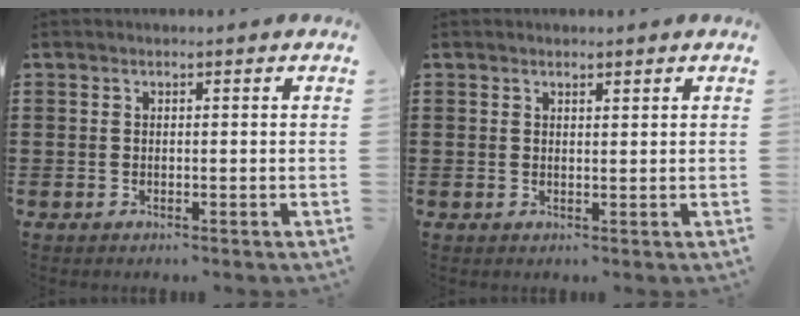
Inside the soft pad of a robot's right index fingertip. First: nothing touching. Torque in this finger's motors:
{"motor_torque": [-0.31, 0.02, -0.01, -0.01]}